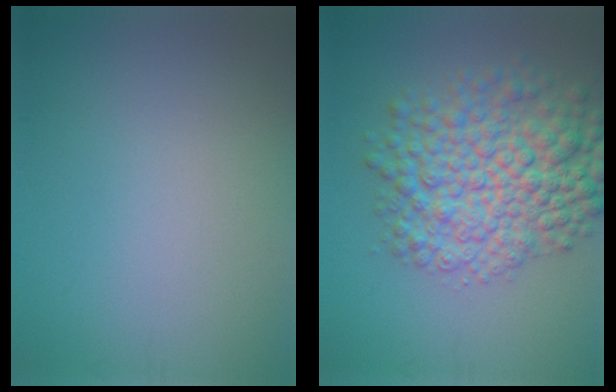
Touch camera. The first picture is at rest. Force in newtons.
{"total": 8.8, "press": 8.8, "slide": 0.1}